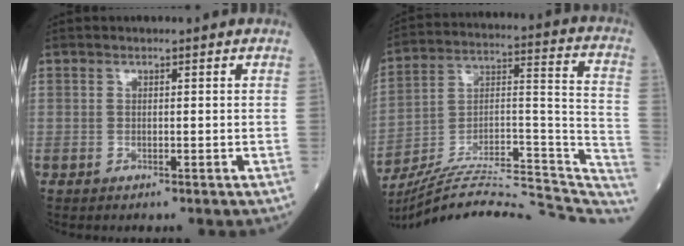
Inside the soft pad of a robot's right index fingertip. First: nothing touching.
{"total": 28.0, "force": [-25.4, 4.3, 11.0], "torque": [-0.125, 0.029, -0.376]}